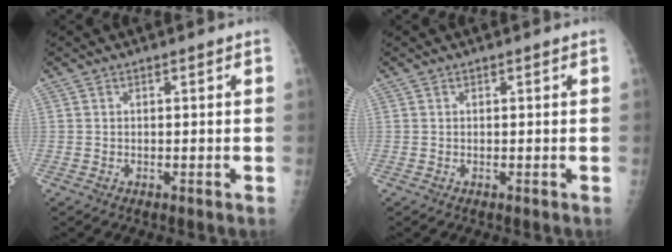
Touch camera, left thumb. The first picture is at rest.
{"total": 0.0}